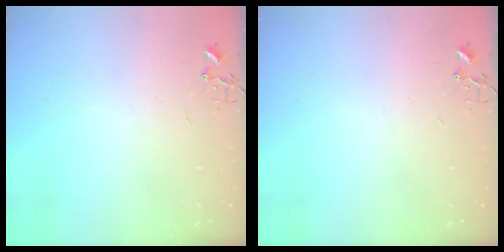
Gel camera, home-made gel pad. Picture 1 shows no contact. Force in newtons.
{"total": 0.0}